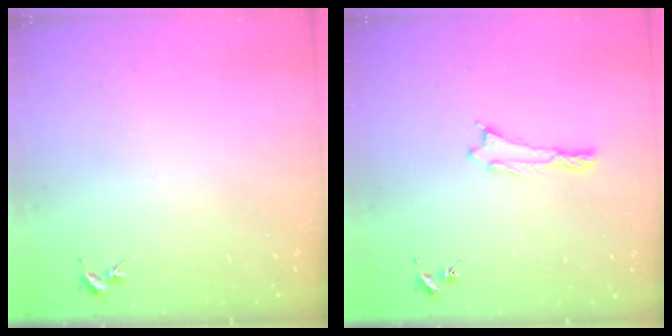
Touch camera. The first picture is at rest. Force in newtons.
{"total": 0.5, "press": 0.5, "slide": 0.2}